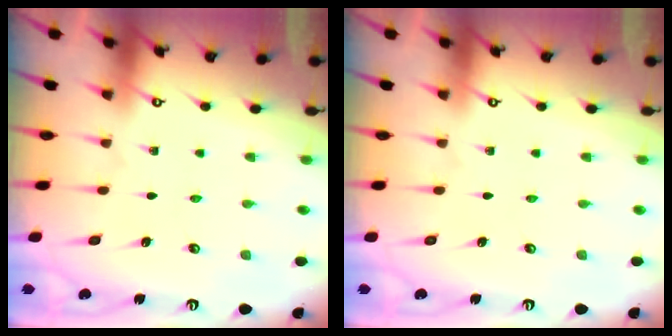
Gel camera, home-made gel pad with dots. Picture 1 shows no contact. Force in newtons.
{"total": 0.0}